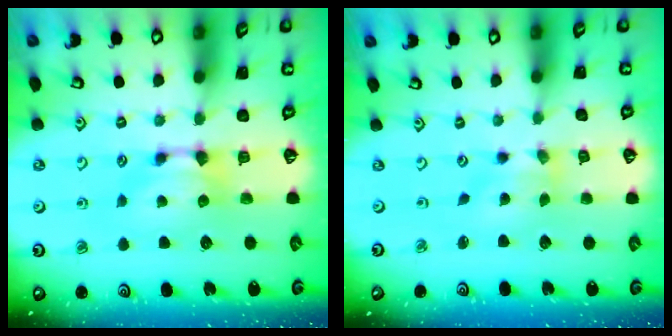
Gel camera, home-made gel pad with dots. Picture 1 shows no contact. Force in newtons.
{"total": 1.0, "press": 0.2, "slide": 0.9}